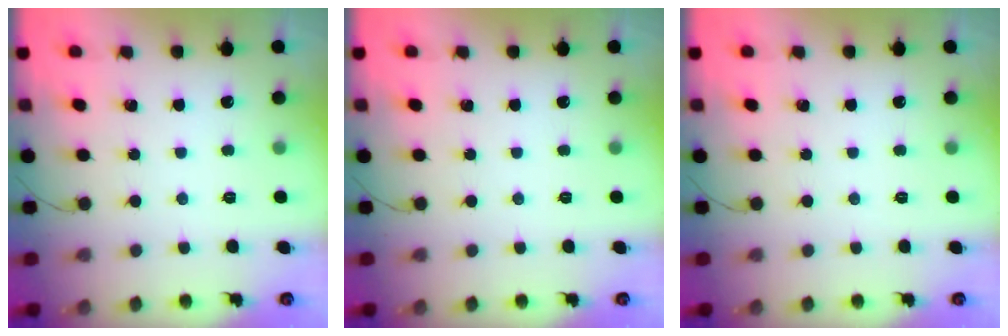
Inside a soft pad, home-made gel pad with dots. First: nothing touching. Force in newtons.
{"total": 0.0}
{"total": 0.0}